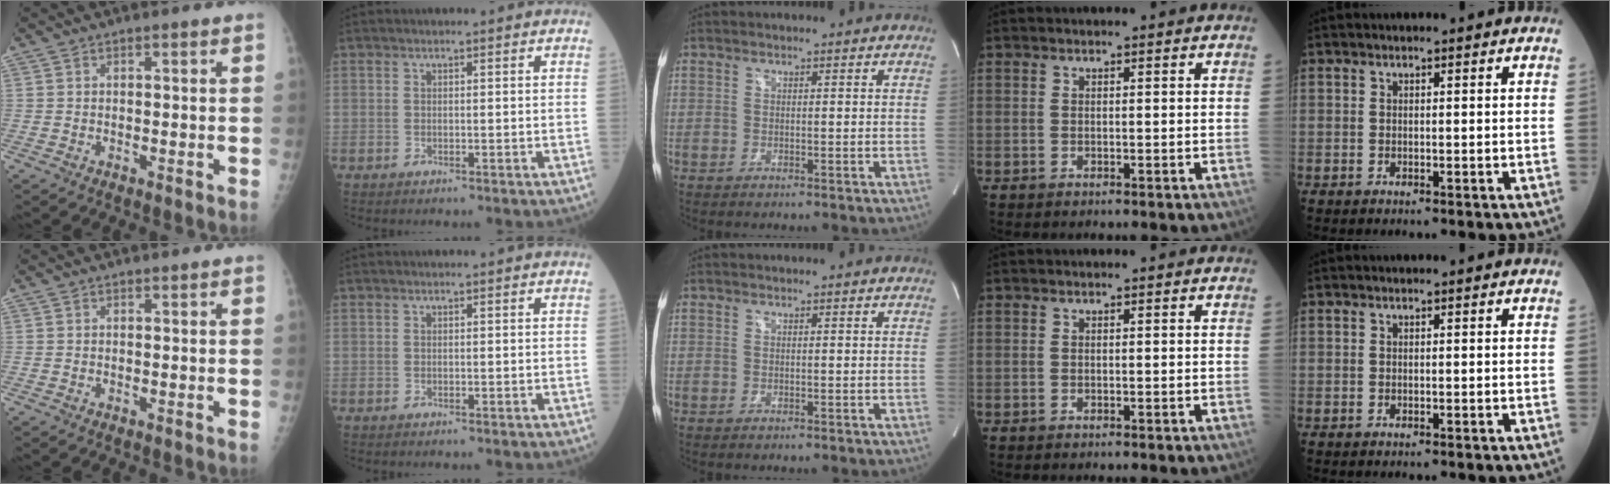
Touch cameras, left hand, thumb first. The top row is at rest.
{}